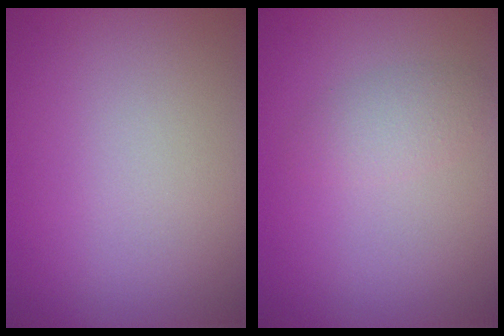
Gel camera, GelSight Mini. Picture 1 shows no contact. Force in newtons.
{"total": 1.8, "press": 1.8, "slide": 0.1}